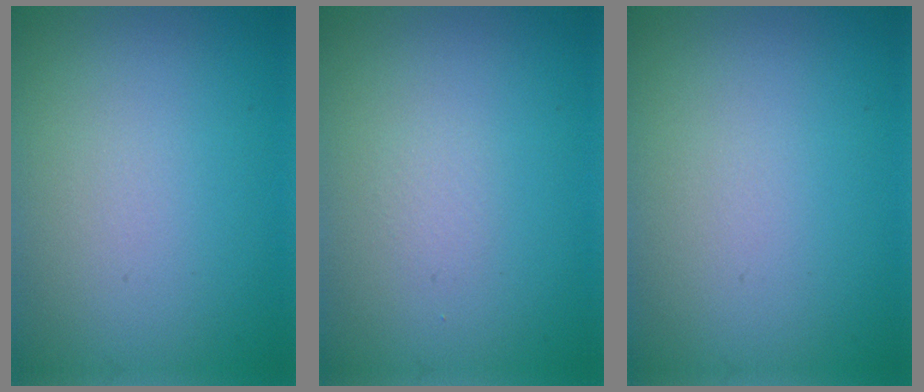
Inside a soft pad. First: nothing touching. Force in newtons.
{"total": 0.5, "press": 0.5, "slide": 0.1}
{"total": 0.0}